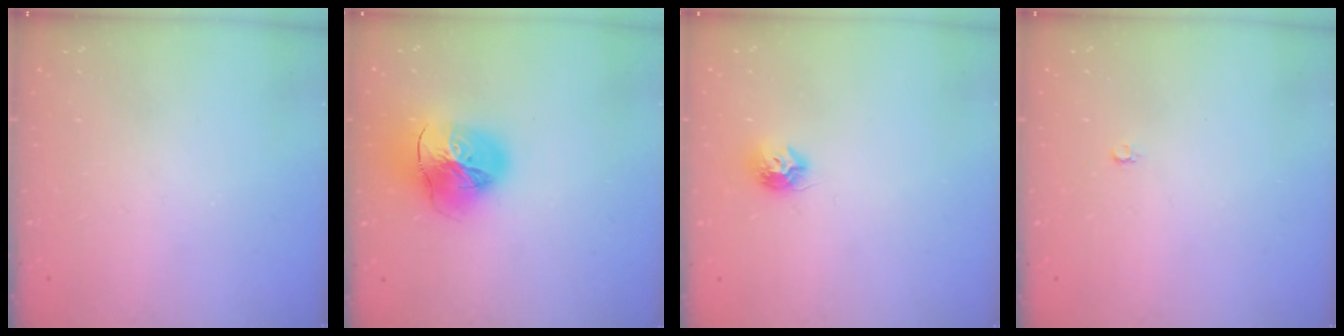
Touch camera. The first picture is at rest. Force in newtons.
{"total": 23.3, "press": 23.2, "slide": 2.4}
{"total": 8.0, "press": 8.0, "slide": 0.5}
{"total": 2.2, "press": 2.2, "slide": 0.2}